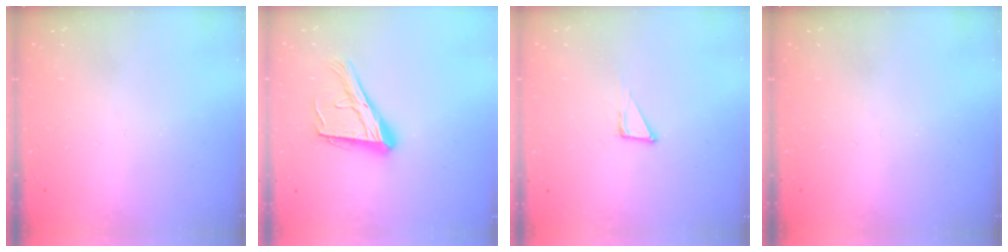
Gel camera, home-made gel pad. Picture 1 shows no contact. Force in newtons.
{"total": 16.9, "press": 16.8, "slide": 1.8}
{"total": 5.1, "press": 5.0, "slide": 0.4}
{"total": 0.0}